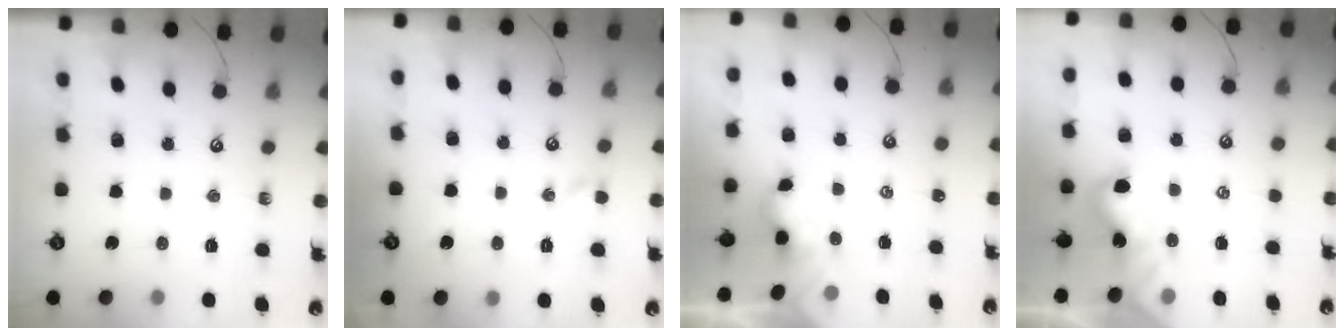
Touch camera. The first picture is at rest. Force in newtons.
{"total": 1.2, "press": 1.0, "slide": 0.7}
{"total": 2.0, "press": 2.0, "slide": 0.2}
{"total": 1.8, "press": 1.8, "slide": 0.5}